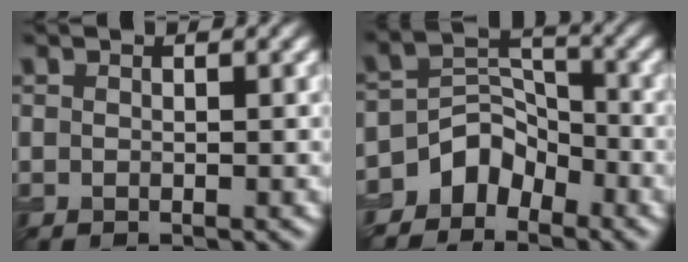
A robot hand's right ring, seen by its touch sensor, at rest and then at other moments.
{"total": 4.4, "force": [-3.2, 2.7, 1.2], "torque": [-0.007, 0.007, -0.063]}